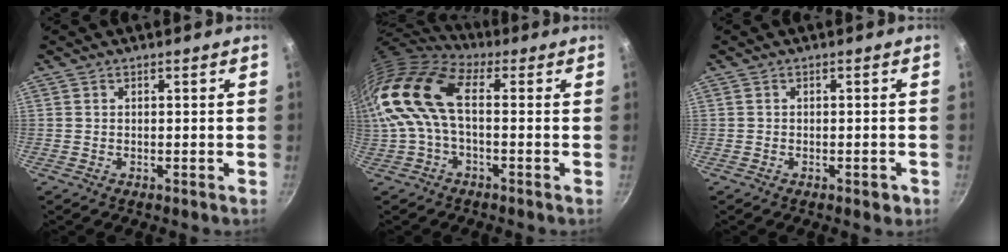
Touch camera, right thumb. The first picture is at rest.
{"total": 16.1, "force": [1.6, 8.3, 13.8], "torque": [-0.284, 0.019, 0.018]}
{"total": 2.0, "force": [-0.9, 1.1, 1.3], "torque": [-0.008, 0.011, -0.007]}